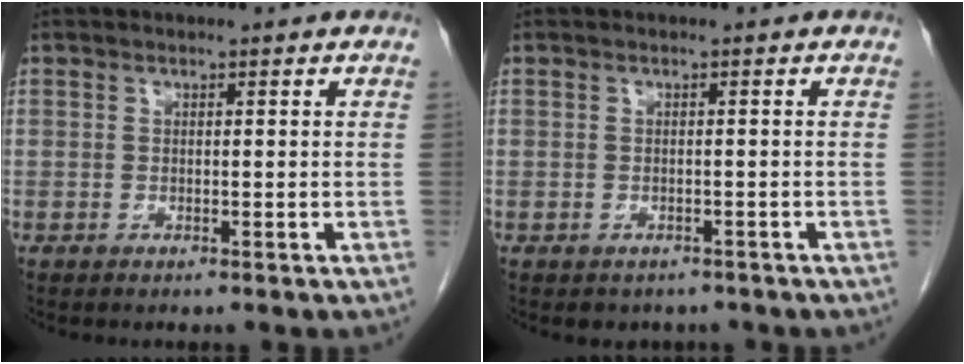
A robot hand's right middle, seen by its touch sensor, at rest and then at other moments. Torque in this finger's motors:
{"motor_torque": [0.02, -0.01, 0.00, 0.00]}